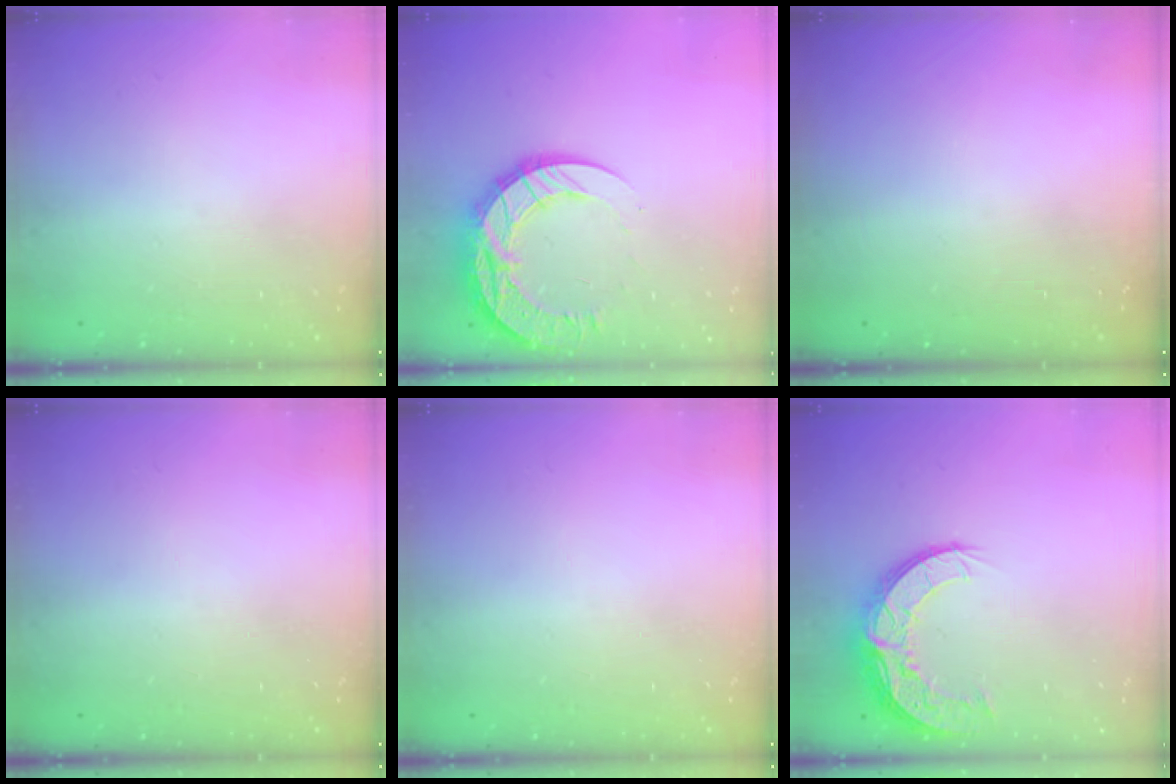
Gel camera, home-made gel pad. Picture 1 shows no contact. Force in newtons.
{"total": 16.8, "press": 16.7, "slide": 1.7}
{"total": 0.0}
{"total": 0.0}
{"total": 0.0}
{"total": 12.0, "press": 11.9, "slide": 0.8}